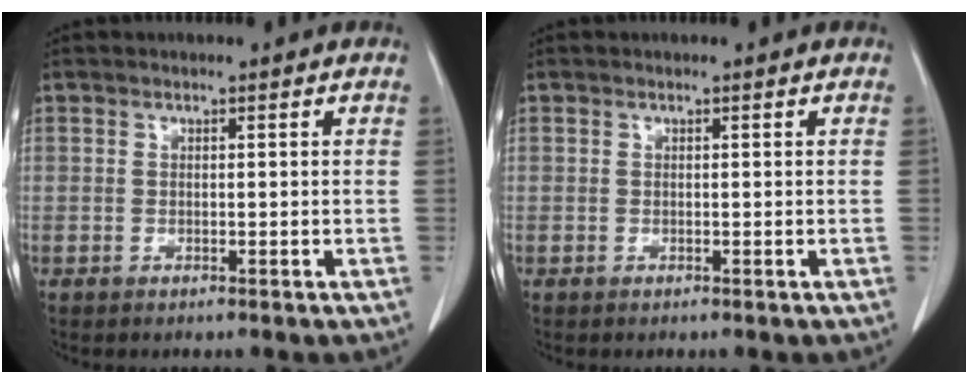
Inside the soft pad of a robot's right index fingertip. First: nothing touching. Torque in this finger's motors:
{"motor_torque": [0.00, 0.00, 0.01, 0.00]}